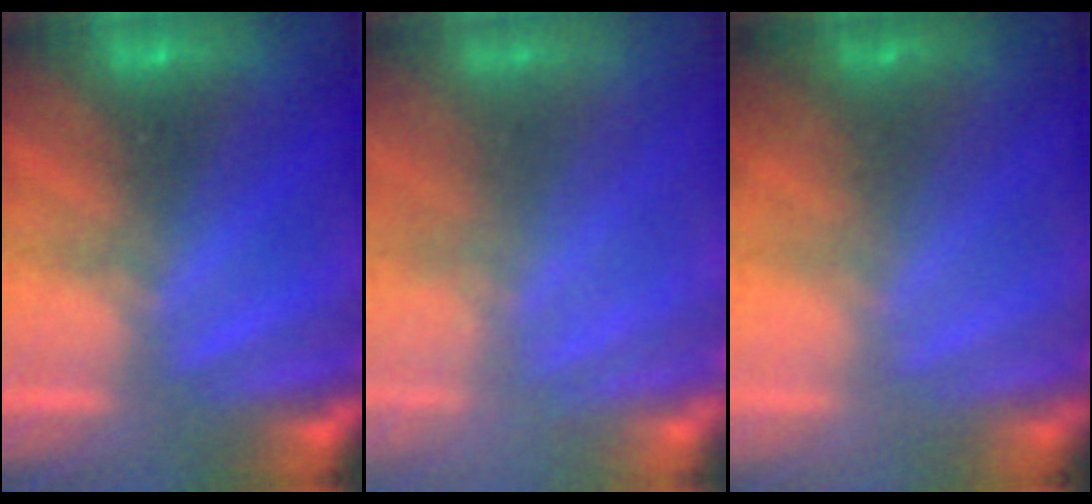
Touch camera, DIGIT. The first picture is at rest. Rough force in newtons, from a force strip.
{"total": 2.9}
{"total": 1.1}